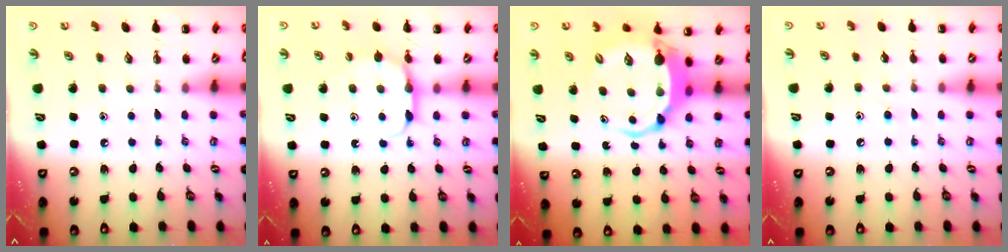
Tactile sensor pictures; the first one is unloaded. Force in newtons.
{"total": 5.3, "press": 5.2, "slide": 0.9}
{"total": 6.5, "press": 6.4, "slide": 1.0}
{"total": 4.5, "press": 4.1, "slide": 1.9}